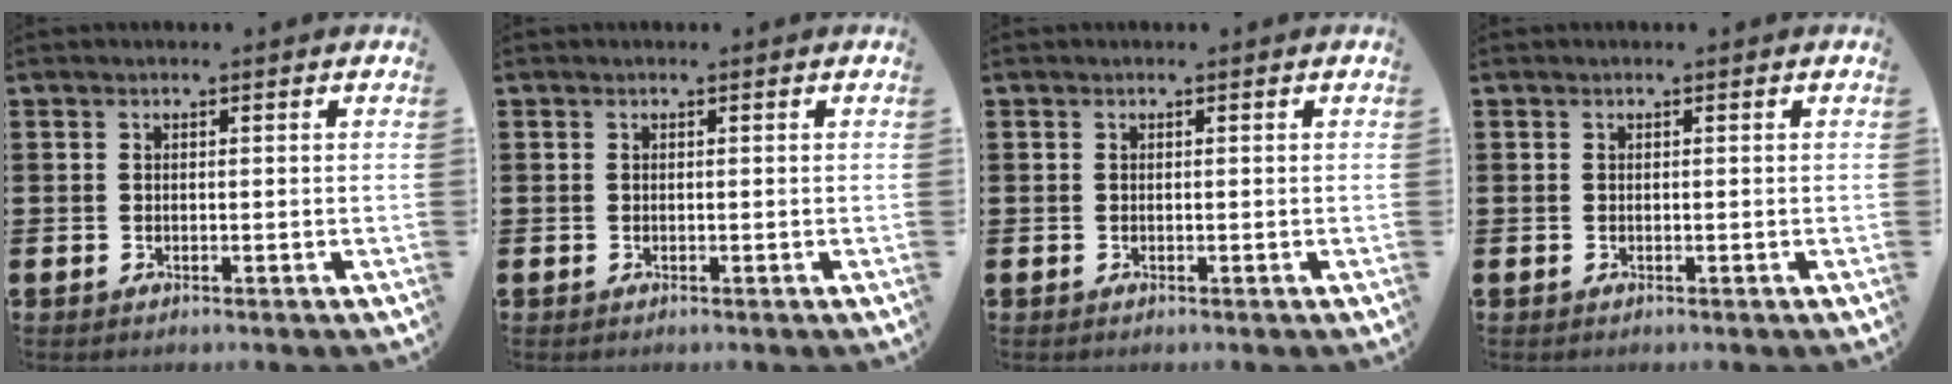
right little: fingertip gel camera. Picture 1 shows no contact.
{"total": 0.0}
{"total": 0.0}
{"total": 0.0}